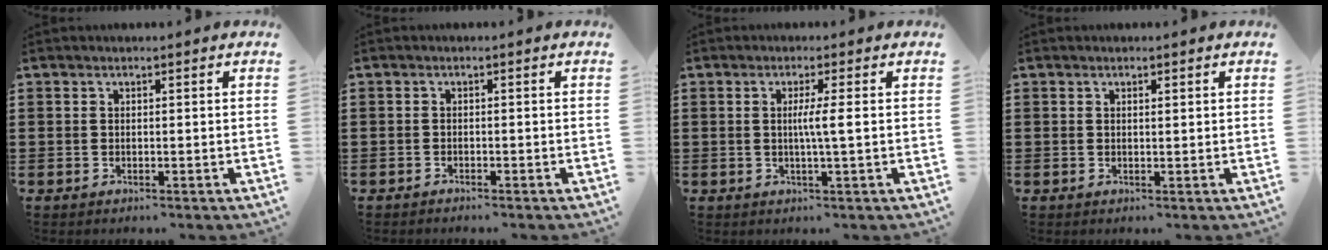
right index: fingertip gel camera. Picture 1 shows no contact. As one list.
[{"total": 0.7, "force": [-0.7, 0.1, 0.0], "torque": [-0.002, 0.000, -0.016]}, {"total": 3.4, "force": [0.1, -0.3, 3.4], "torque": [-0.062, -0.007, -0.003]}, {"total": 0.5, "force": [0.3, 0.2, 0.4], "torque": [-0.009, 0.002, 0.005]}]